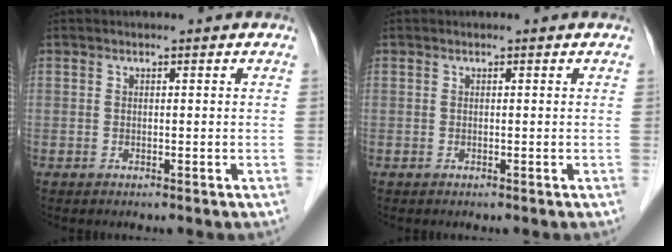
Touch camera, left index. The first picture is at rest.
{"total": 0.0}